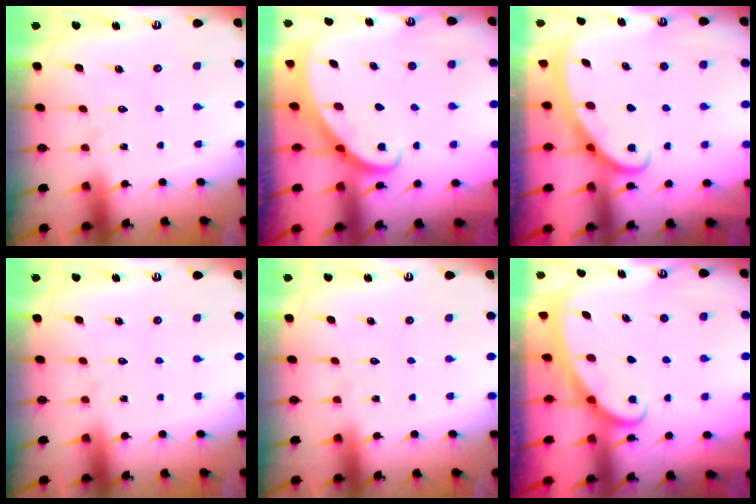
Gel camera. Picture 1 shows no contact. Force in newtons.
{"total": 2.7, "press": 2.7, "slide": 0.2}
{"total": 2.8, "press": 2.8, "slide": 0.4}
{"total": 0.0}
{"total": 0.0}
{"total": 2.3, "press": 2.3, "slide": 0.3}